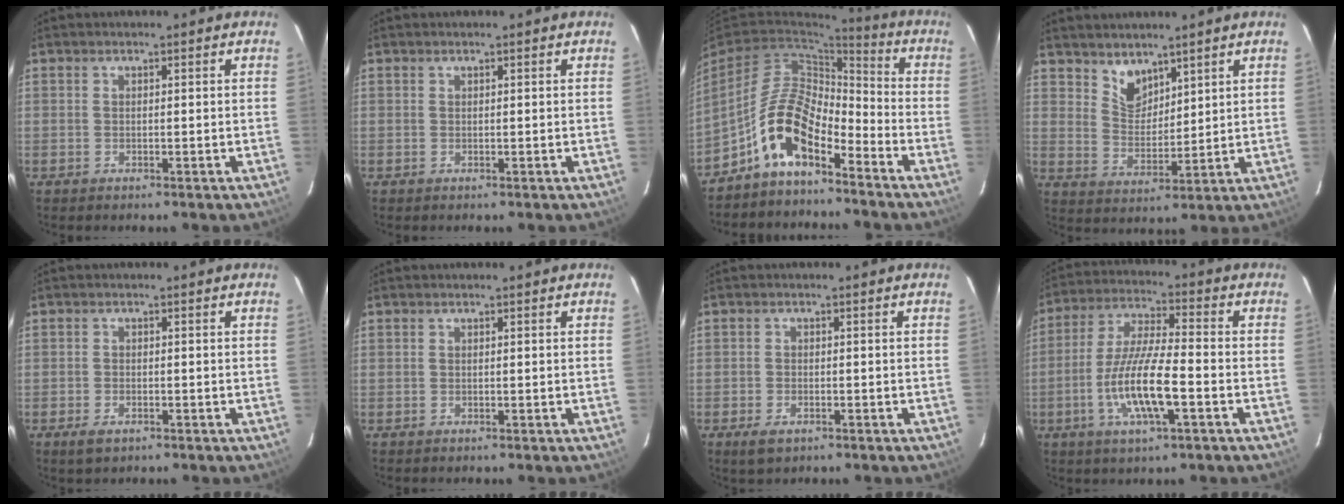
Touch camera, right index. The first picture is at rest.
{"total": 0.0}
{"total": 11.1, "force": [-6.7, 4.7, 7.5], "torque": [-0.153, 0.015, -0.128]}
{"total": 5.8, "force": [4.6, 3.1, 1.6], "torque": [-0.019, 0.001, 0.091]}
{"total": 2.7, "force": [-1.7, 1.4, 1.6], "torque": [-0.035, -0.006, -0.030]}
{"total": 0.0}
{"total": 3.3, "force": [-2.0, 1.7, 2.0], "torque": [-0.045, -0.008, -0.034]}
{"total": 12.6, "force": [-4.3, 2.3, 11.7], "torque": [-0.239, -0.007, -0.081]}